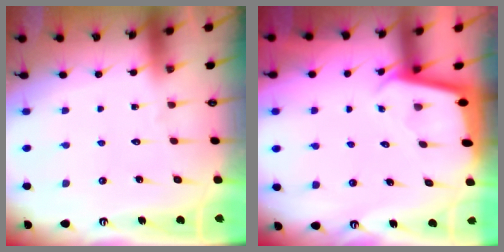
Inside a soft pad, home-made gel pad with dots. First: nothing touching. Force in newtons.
{"total": 1.8, "press": 1.8, "slide": 0.2}